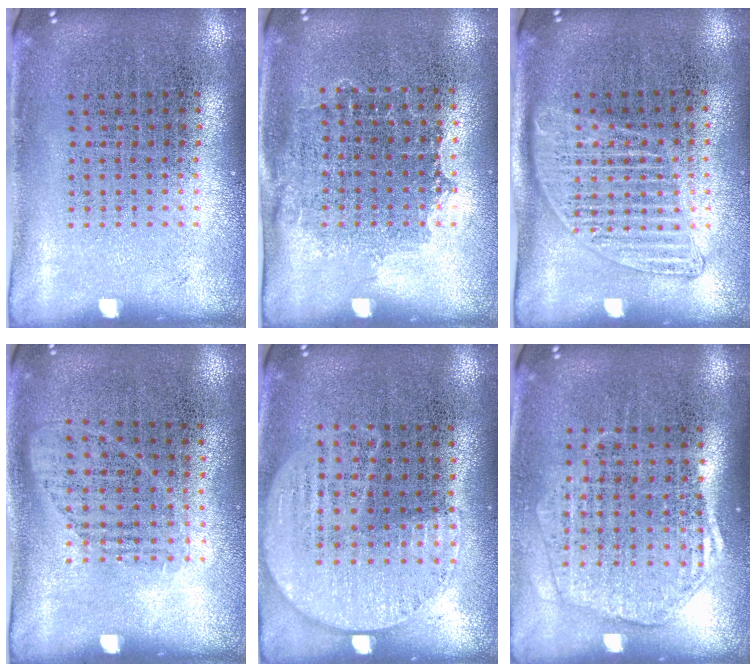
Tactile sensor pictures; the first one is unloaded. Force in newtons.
{"total": 1.0, "press": 0.9, "slide": 0.5}
{"total": 1.4, "press": 1.3, "slide": 0.6}
{"total": 0.9, "press": 0.8, "slide": 0.5}
{"total": 0.8, "press": 0.6, "slide": 0.5}
{"total": 1.7, "press": 1.6, "slide": 0.7}